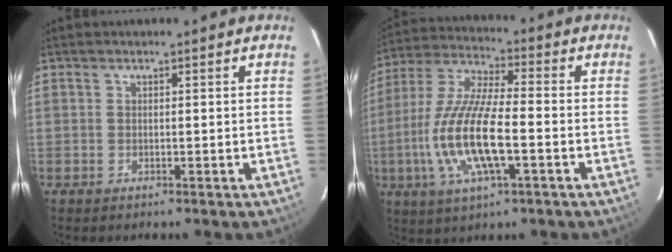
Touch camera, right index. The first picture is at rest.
{"total": 16.0, "force": [-4.0, 4.4, 14.9], "torque": [-0.310, -0.008, -0.078]}